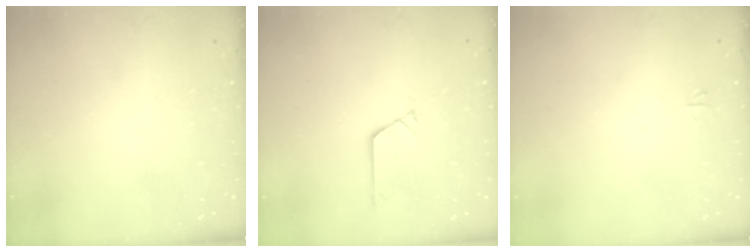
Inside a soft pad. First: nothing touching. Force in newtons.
{"total": 2.4, "press": 2.4, "slide": 0.1}
{"total": 3.1, "press": 3.1, "slide": 0.4}